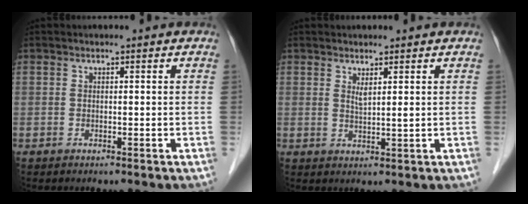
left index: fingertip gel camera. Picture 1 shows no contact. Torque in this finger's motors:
{"motor_torque": [-0.04, 0.07, 0.02, 0.00]}